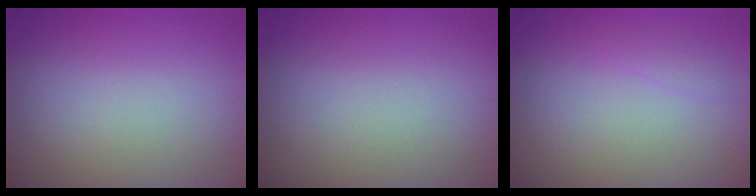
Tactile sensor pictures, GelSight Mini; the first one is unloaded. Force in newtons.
{"total": 0.0}
{"total": 0.8, "press": 0.8, "slide": 0.0}